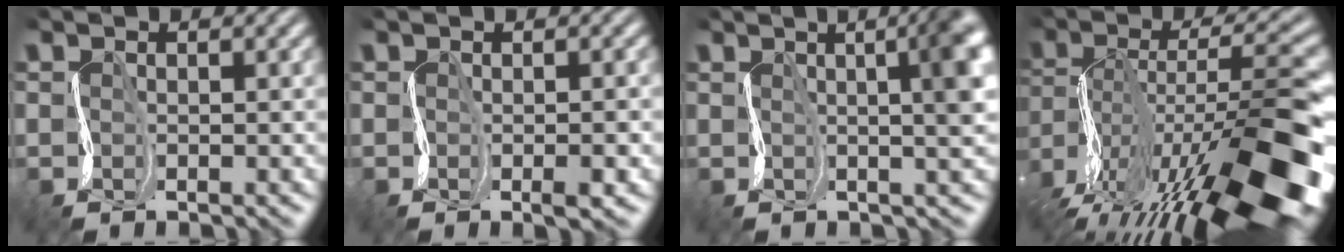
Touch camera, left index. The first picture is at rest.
{"total": 2.8, "force": [-0.5, 0.8, 2.7], "torque": [-0.032, 0.002, -0.005]}
{"total": 8.9, "force": [1.3, 3.5, 8.1], "torque": [-0.047, 0.028, 0.003]}
{"total": 16.3, "force": [-5.9, 6.6, 13.7], "torque": [-0.232, 0.021, -0.095]}